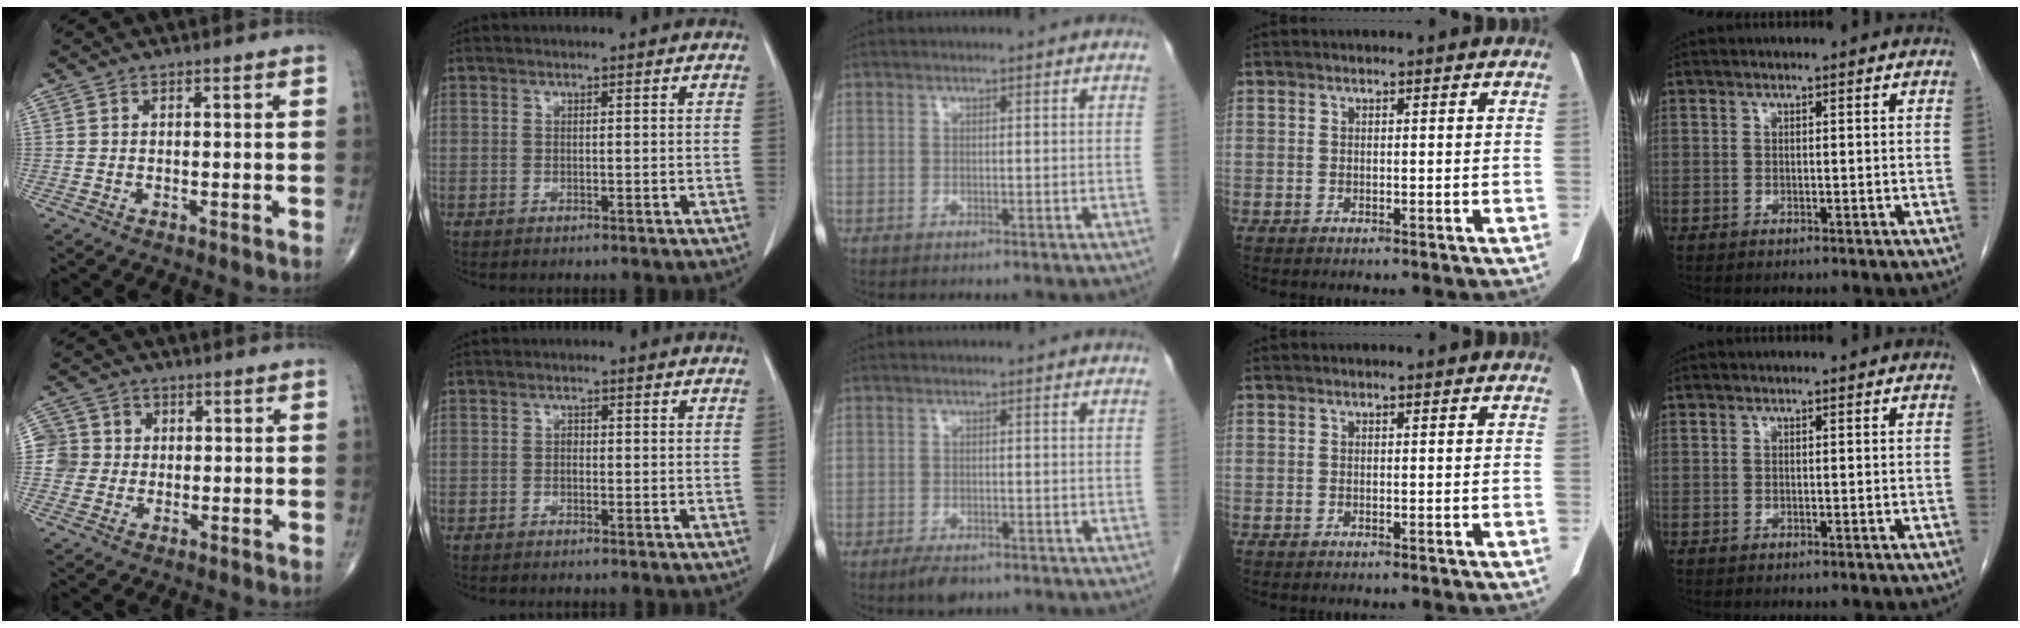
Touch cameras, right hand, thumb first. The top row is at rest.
{"thumb": {"total": 5.7, "force": [0.4, 5.7, 0.6], "torque": [0.018, 0.010, 0.000]}, "index": {"total": 0.7, "force": [-0.1, 0.5, 0.5], "torque": [-0.004, 0.005, -0.002]}, "middle": {"total": 3.0, "force": [-2.1, 1.3, 1.8], "torque": [-0.035, -0.004, -0.029]}}